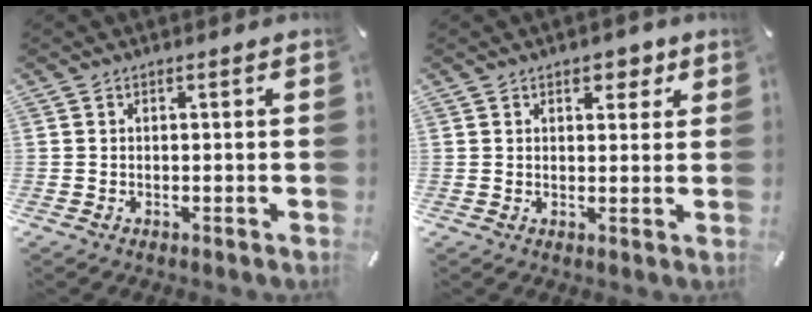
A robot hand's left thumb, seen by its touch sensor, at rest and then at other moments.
{"total": 3.8, "force": [2.2, 2.5, 1.9], "torque": [-0.012, -0.004, 0.030]}